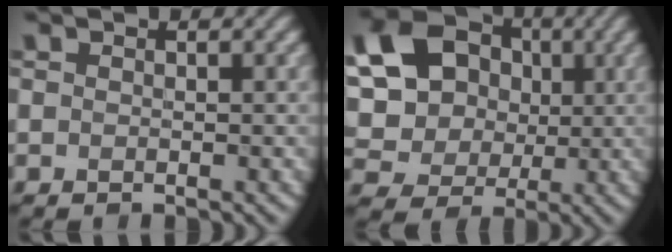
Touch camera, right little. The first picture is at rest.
{"total": 14.6, "force": [3.5, 12.5, 6.7], "torque": [-0.184, 0.020, 0.063]}